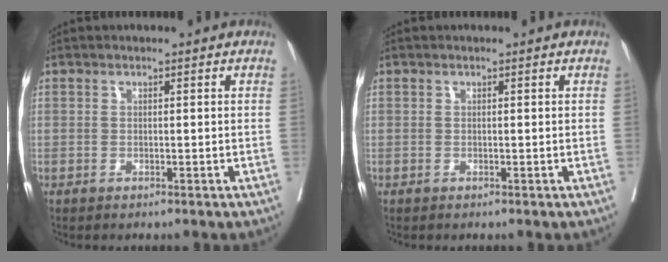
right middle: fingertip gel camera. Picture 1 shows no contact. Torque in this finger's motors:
{"motor_torque": [0.00, 0.00, 0.00, 0.01]}